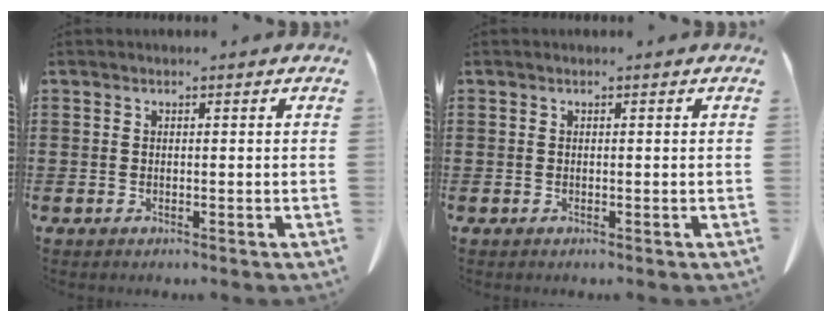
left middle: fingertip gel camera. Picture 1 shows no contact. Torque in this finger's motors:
{"motor_torque": [0.00, 0.00, 0.00, 0.00]}